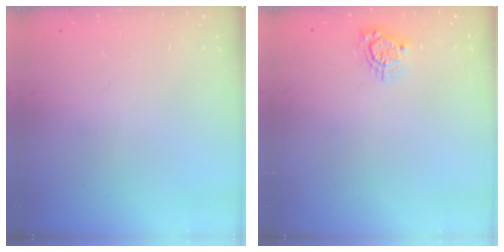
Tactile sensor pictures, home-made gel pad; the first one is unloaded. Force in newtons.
{"total": 4.9, "press": 4.9, "slide": 0.4}